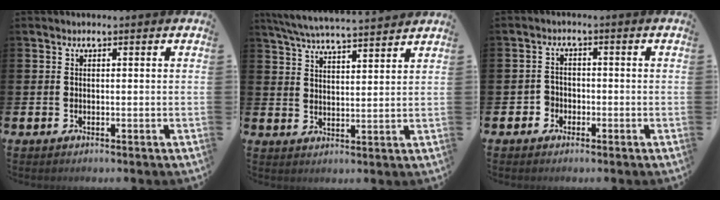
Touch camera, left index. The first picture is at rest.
{"total": 6.0, "force": [5.8, 0.1, 1.4], "torque": [-0.051, -0.033, 0.104]}
{"total": 2.3, "force": [-1.4, 1.8, 0.0], "torque": [-0.012, 0.006, -0.033]}